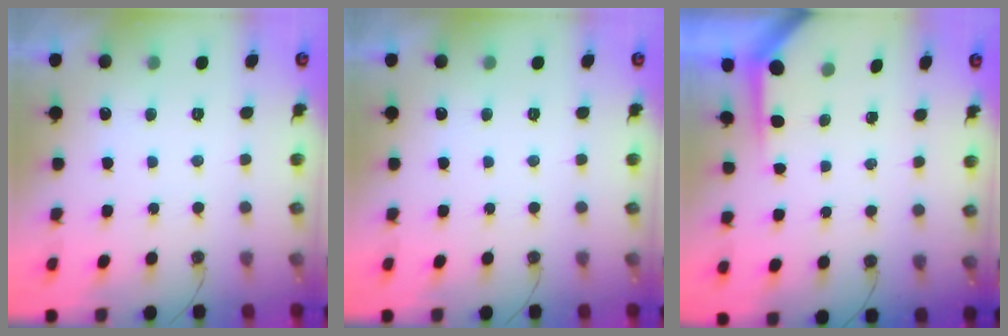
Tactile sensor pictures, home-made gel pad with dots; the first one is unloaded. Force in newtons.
{"total": 0.0}
{"total": 3.6, "press": 3.6, "slide": 0.3}